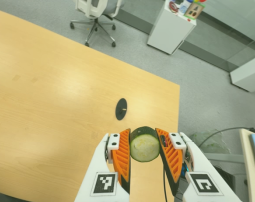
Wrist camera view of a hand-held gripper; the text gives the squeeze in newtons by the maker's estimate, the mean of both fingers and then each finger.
{"total": 13.7, "left": 12.8, "right": 14.5}